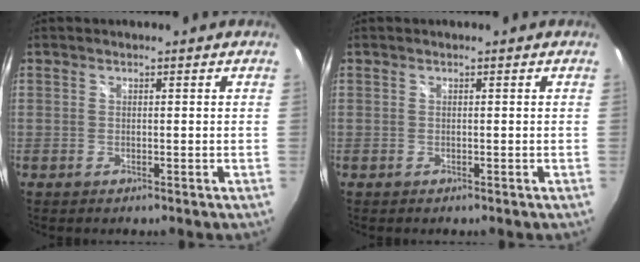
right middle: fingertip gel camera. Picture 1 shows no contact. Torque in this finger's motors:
{"motor_torque": [0.10, -0.07, 0.03, 0.01]}